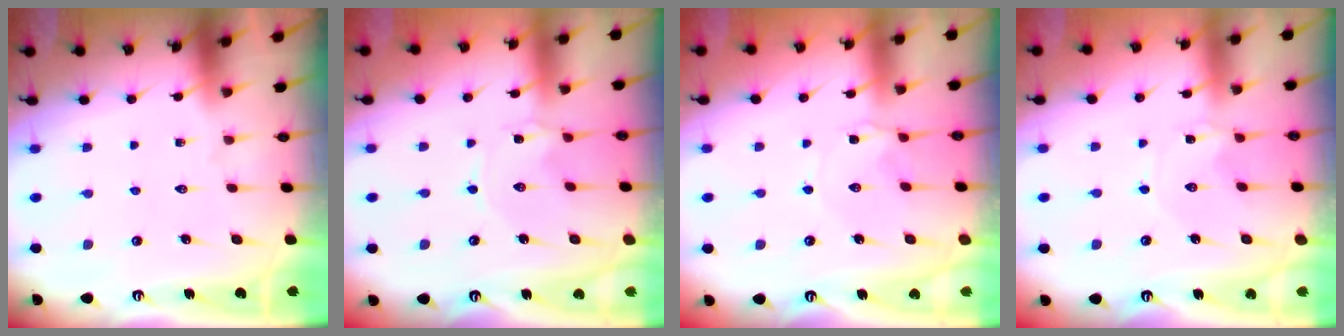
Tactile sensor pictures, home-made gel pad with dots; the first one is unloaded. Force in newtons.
{"total": 0.0}
{"total": 2.7, "press": 2.7, "slide": 0.5}
{"total": 1.1, "press": 1.1, "slide": 0.2}